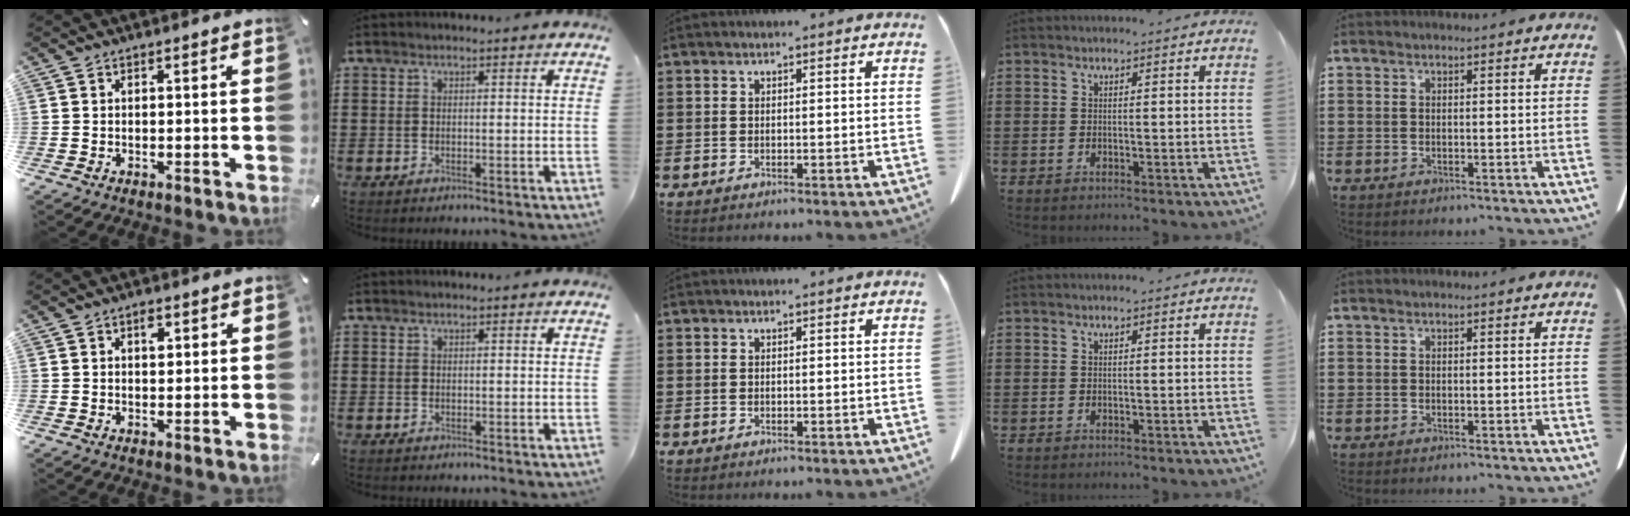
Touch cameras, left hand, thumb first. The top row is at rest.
{"thumb": {"total": 2.3, "force": [0.8, 1.4, 1.6], "torque": [-0.018, -0.003, 0.011]}}